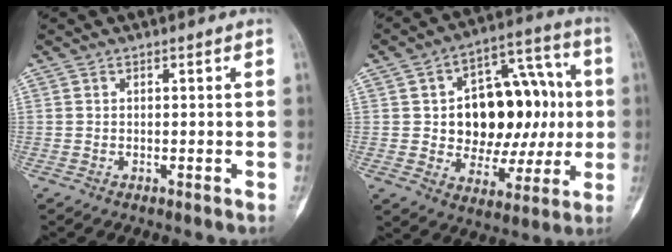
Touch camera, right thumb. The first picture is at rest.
{"total": 21.0, "force": [1.6, 13.7, 15.9], "torque": [-0.177, 0.029, 0.035]}